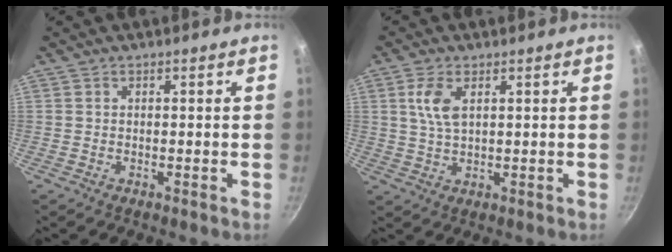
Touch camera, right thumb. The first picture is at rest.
{"total": 5.2, "force": [1.7, 2.5, 4.3], "torque": [-0.086, -0.003, 0.035]}